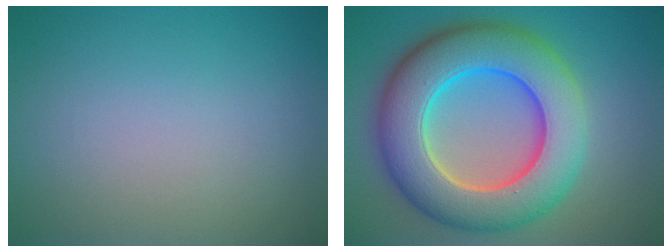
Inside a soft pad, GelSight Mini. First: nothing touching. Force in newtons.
{"total": 11.9, "press": 11.9, "slide": 0.2}